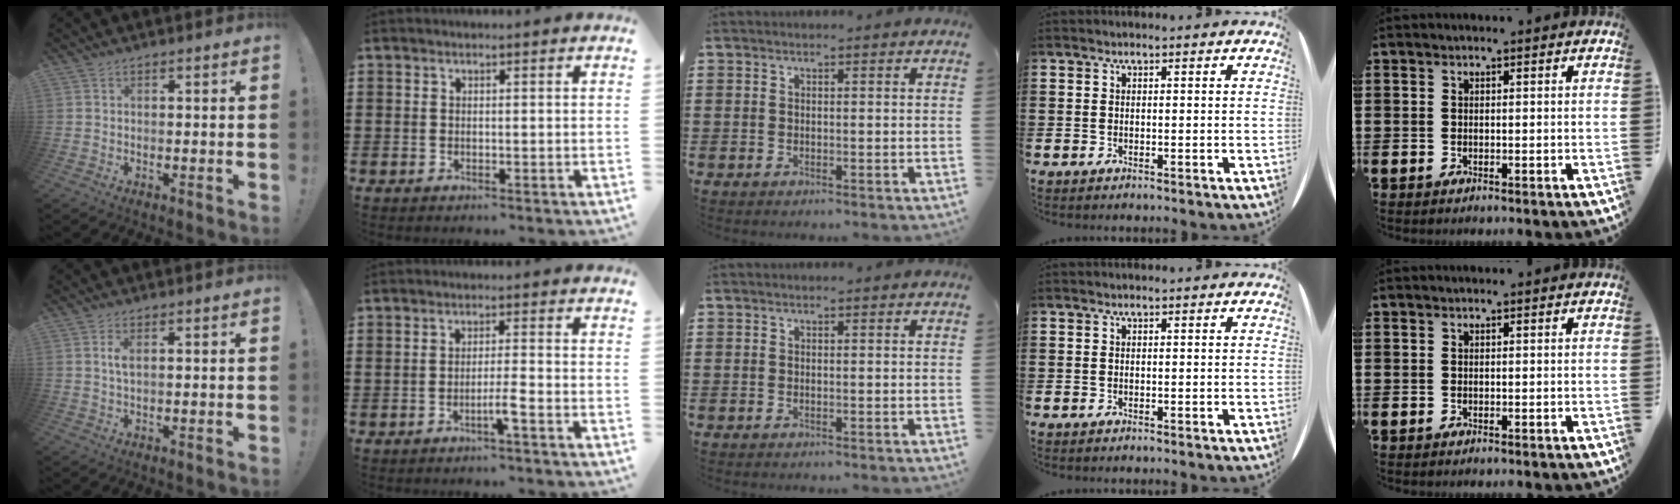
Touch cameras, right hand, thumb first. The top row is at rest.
{"thumb": {"total": 2.4, "force": [0.6, 0.8, 2.2], "torque": [-0.037, 0.000, 0.008]}, "index": {"total": 3.4, "force": [-1.5, -0.4, 3.0], "torque": [-0.058, -0.010, -0.032]}}